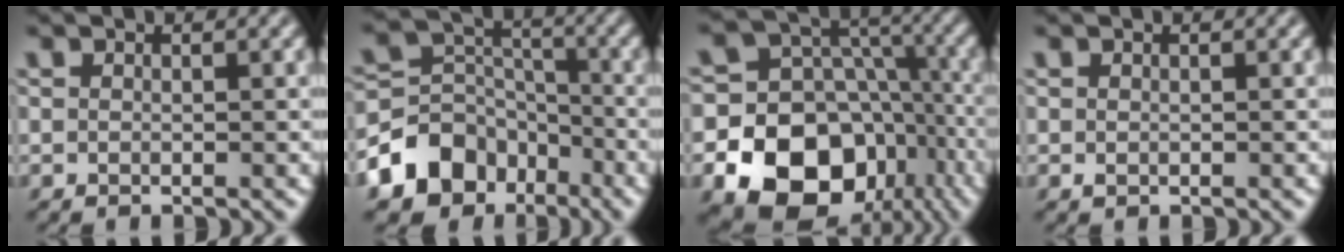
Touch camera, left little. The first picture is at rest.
{"total": 8.4, "force": [-5.1, 6.1, 2.5], "torque": [-0.038, 0.014, -0.109]}
{"total": 19.5, "force": [-8.6, 15.8, 7.4], "torque": [-0.124, -0.037, -0.148]}
{"total": 0.0}